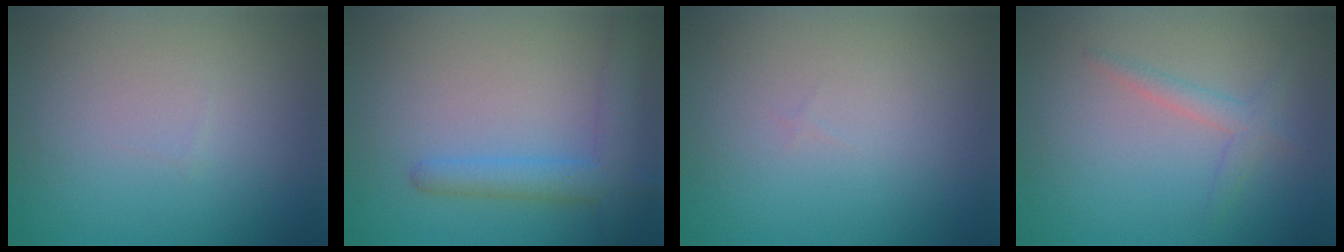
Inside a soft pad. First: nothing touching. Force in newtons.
{"total": 3.5, "press": 3.5, "slide": 0.2}
{"total": 0.0}
{"total": 1.6, "press": 1.6, "slide": 0.0}